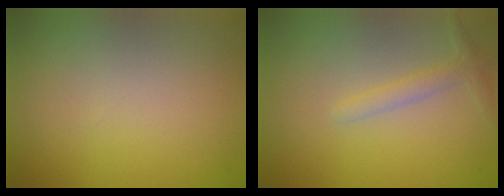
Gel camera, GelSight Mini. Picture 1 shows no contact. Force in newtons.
{"total": 1.6, "press": 1.6, "slide": 0.1}